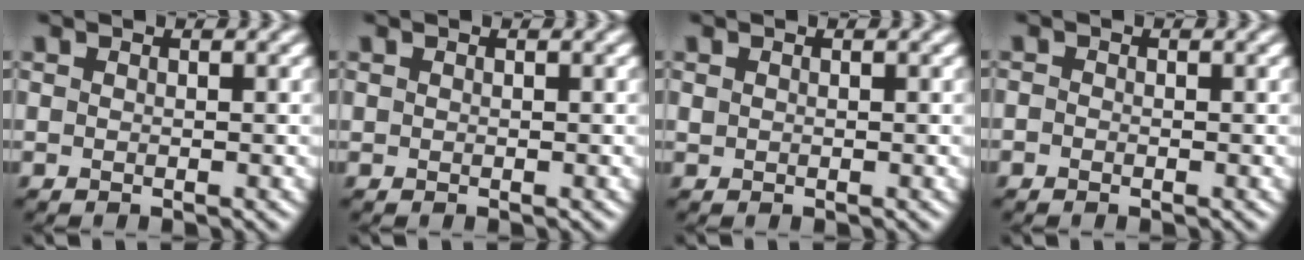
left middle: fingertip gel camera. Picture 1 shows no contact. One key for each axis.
{"total": 0.0}
{"total": 0.0}
{"total": 0.6, "fx": -0.6, "fy": 0.2, "fz": -0.1, "tx": 0.009, "ty": -0.001, "tz": -0.020}